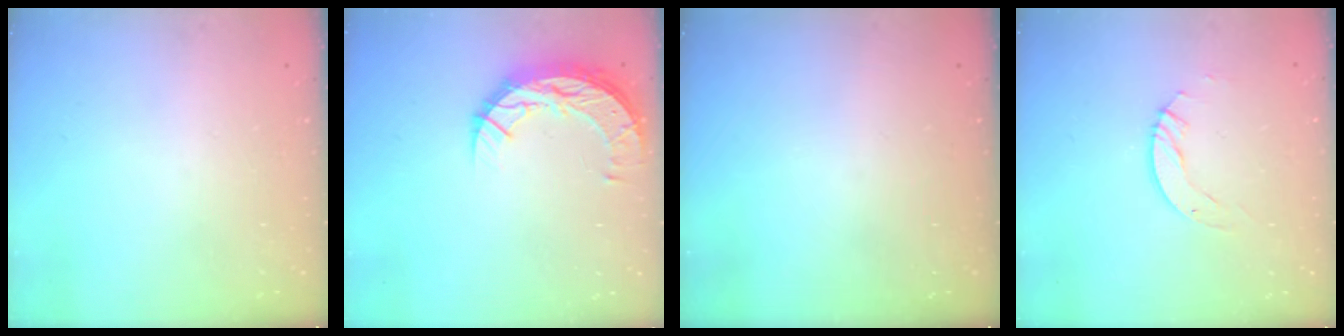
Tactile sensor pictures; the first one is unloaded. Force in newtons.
{"total": 10.3, "press": 10.2, "slide": 0.7}
{"total": 0.0}
{"total": 4.1, "press": 4.1, "slide": 0.4}